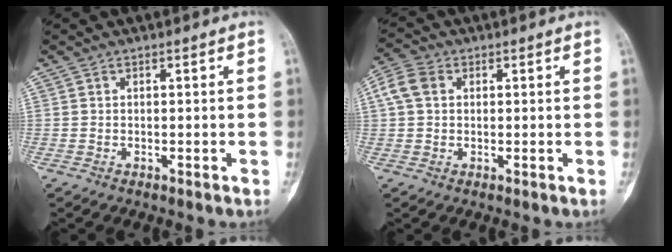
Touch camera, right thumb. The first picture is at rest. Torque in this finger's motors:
{"motor_torque": [0.36, 0.26, 0.36, -0.19, 0.10]}